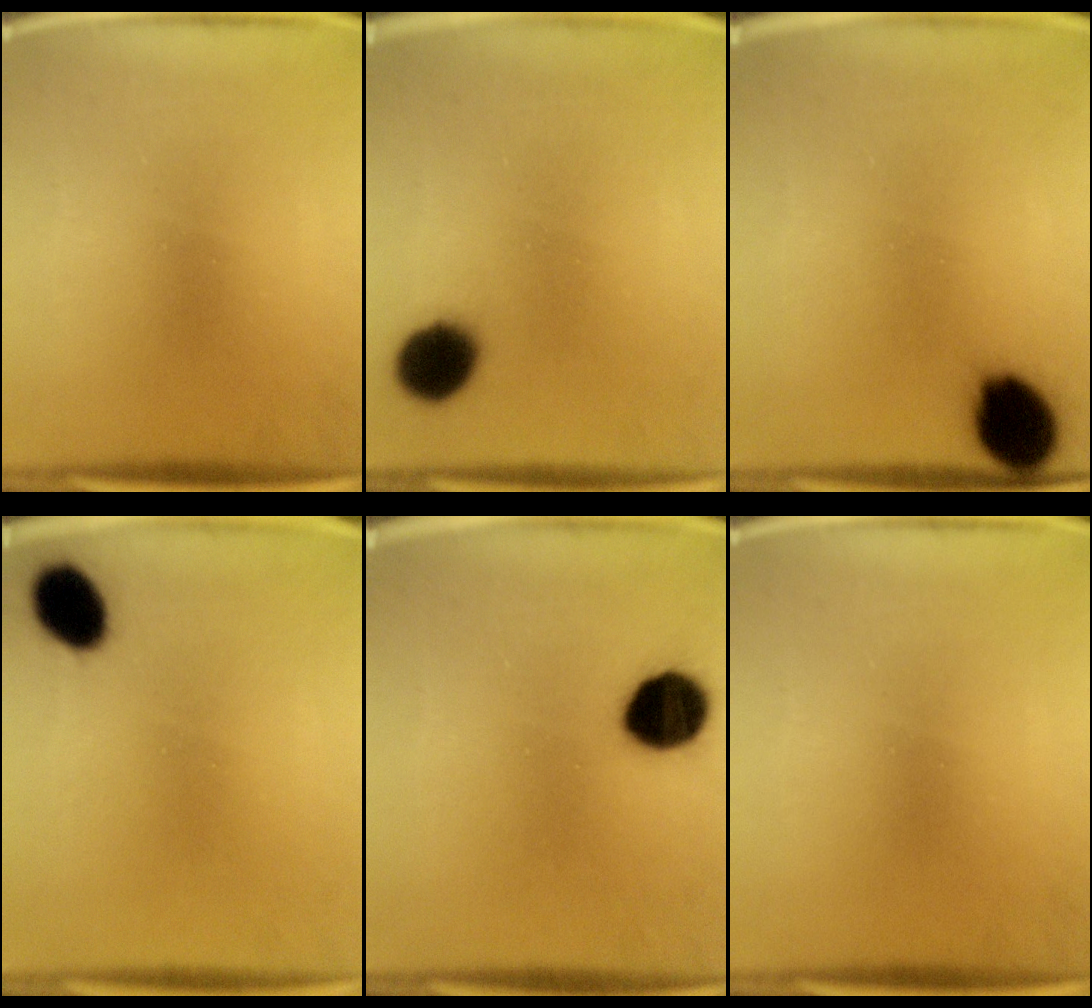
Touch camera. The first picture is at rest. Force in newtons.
{"total": 8.5}
{"total": 11.4}
{"total": 7.8}
{"total": 11.5}
{"total": 0.0}